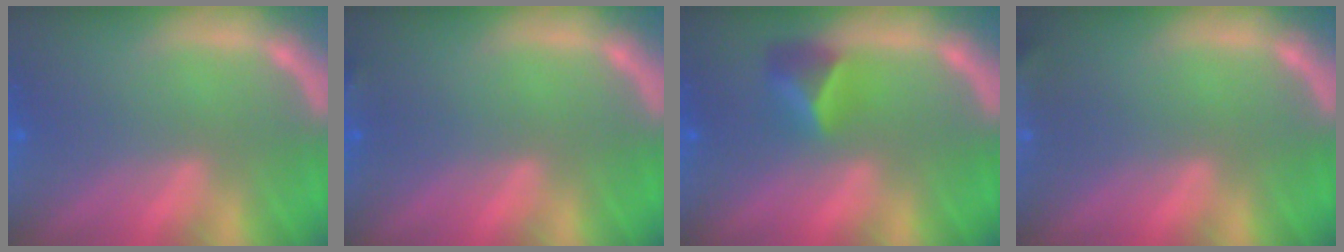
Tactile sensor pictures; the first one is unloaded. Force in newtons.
{"total": 1.4}
{"total": 2.9}
{"total": 9.0}